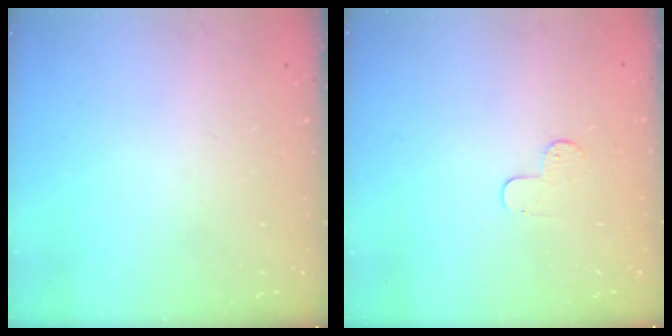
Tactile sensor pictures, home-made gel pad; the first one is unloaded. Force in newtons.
{"total": 3.7, "press": 3.7, "slide": 0.4}